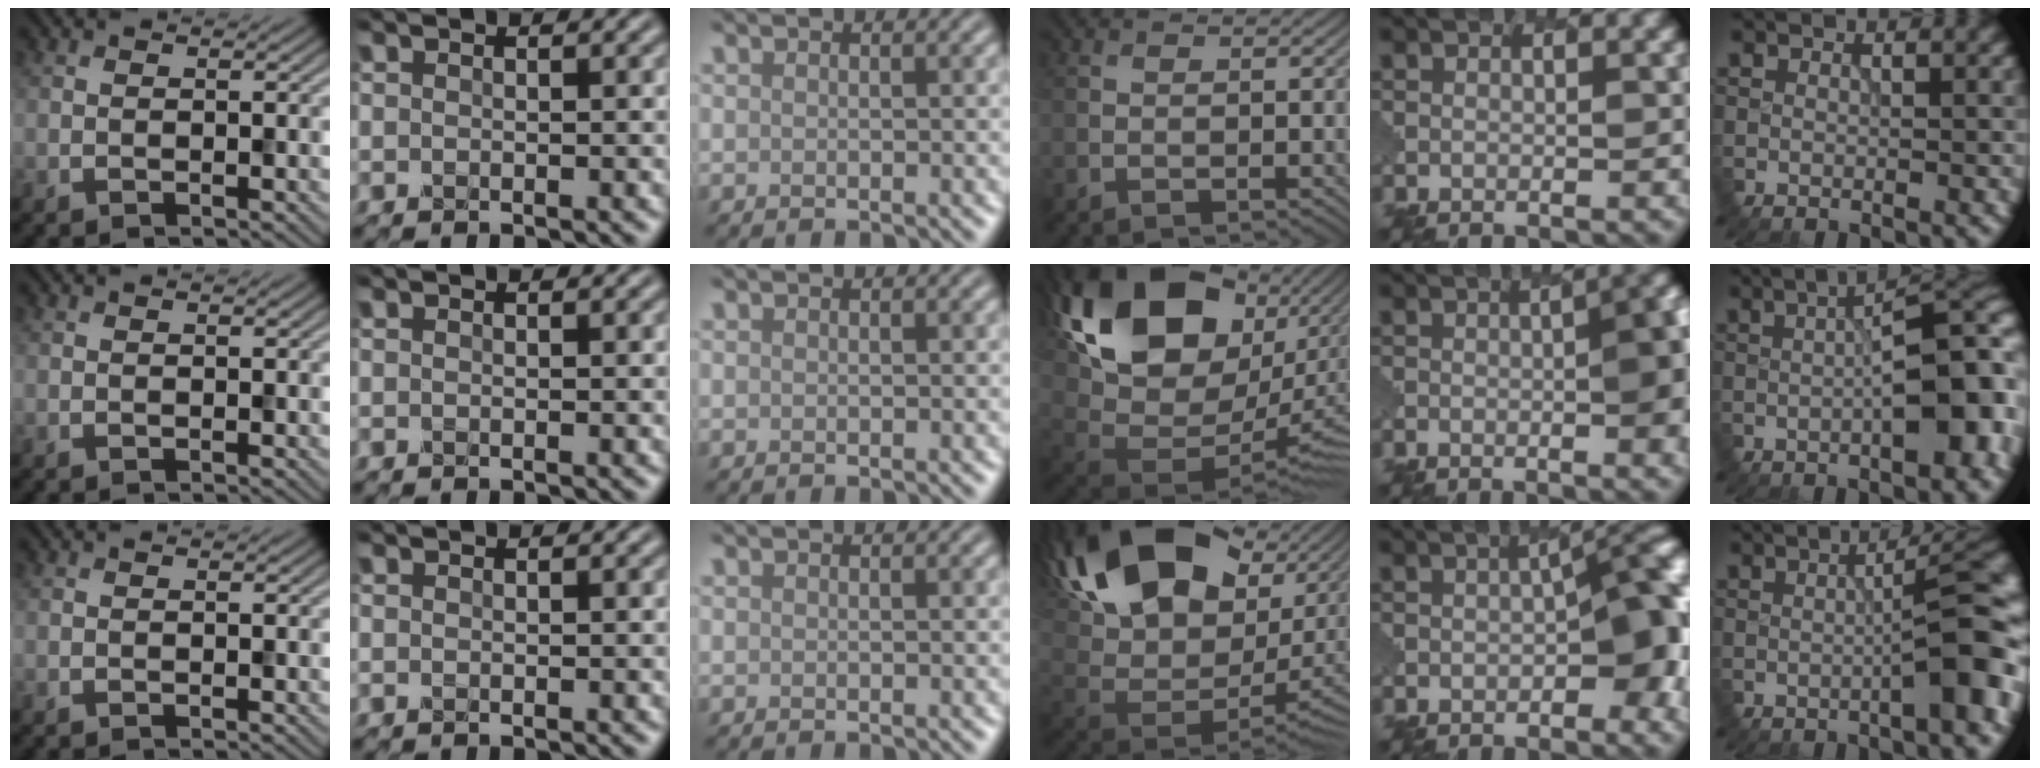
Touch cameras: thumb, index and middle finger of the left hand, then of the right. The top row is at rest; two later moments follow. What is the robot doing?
{"motion": "dispense", "object": "glue stick"}